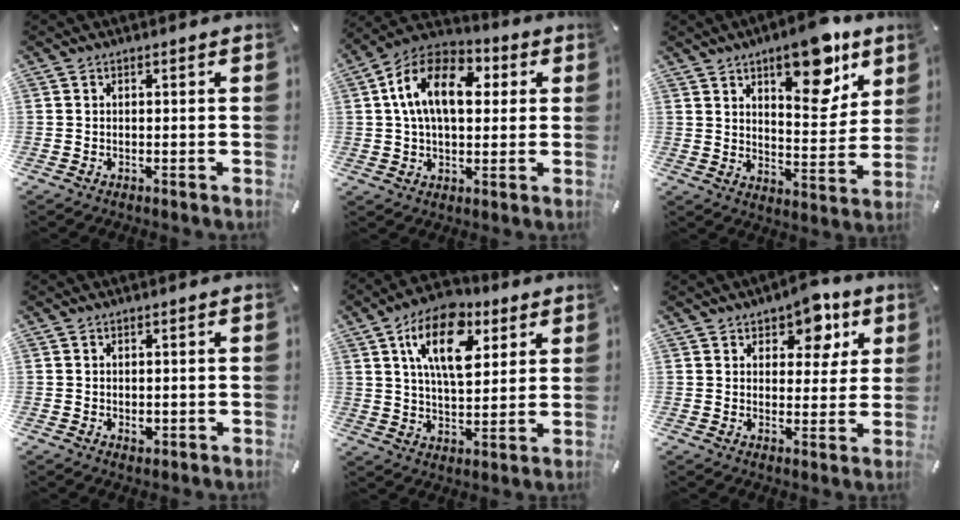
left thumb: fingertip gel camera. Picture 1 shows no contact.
{"total": 15.0, "force": [3.3, 9.5, 11.1], "torque": [-0.220, 0.007, 0.055]}
{"total": 15.1, "force": [9.5, 6.3, 9.9], "torque": [-0.116, -0.061, 0.155]}
{"total": 1.2, "force": [0.0, 0.9, 0.8], "torque": [-0.015, 0.002, 0.001]}
{"total": 16.0, "force": [7.6, 8.5, 11.2], "torque": [-0.193, -0.014, 0.132]}
{"total": 8.2, "force": [5.5, 4.9, 3.7], "torque": [-0.033, -0.037, 0.090]}